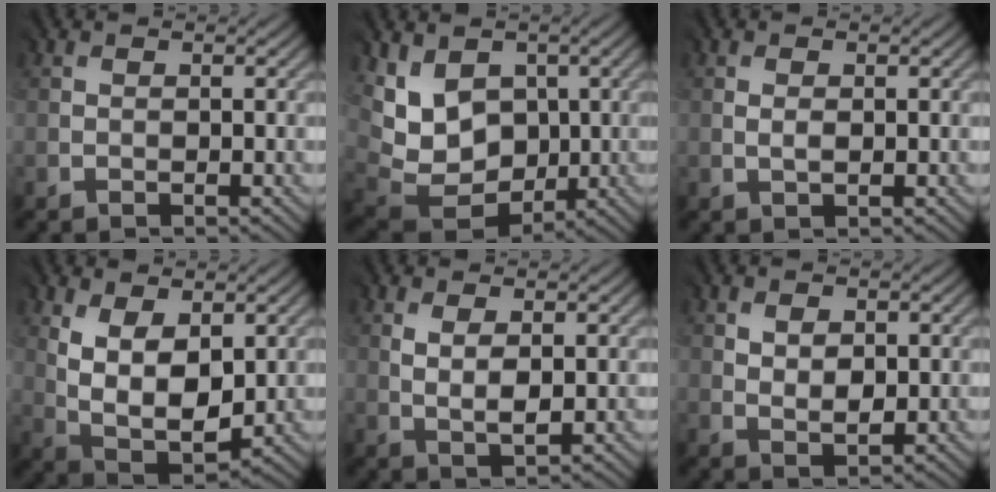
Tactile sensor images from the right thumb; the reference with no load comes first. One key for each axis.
{"total": 9.3, "fx": 2.6, "fy": 7.2, "fz": 5.4, "tx": -0.135, "ty": -0.006, "tz": 0.062}
{"total": 0.6, "fx": 0.2, "fy": 0.3, "fz": 0.4, "tx": -0.009, "ty": -0.002, "tz": 0.005}
{"total": 8.9, "fx": 2.5, "fy": 4.9, "fz": 6.9, "tx": -0.159, "ty": -0.013, "tz": 0.055}
{"total": 3.0, "fx": 1.0, "fy": 1.4, "fz": 2.5, "tx": -0.054, "ty": -0.005, "tz": 0.026}
{"total": 3.2, "fx": 1.1, "fy": 2.0, "fz": 2.2, "tx": -0.036, "ty": -0.004, "tz": 0.021}